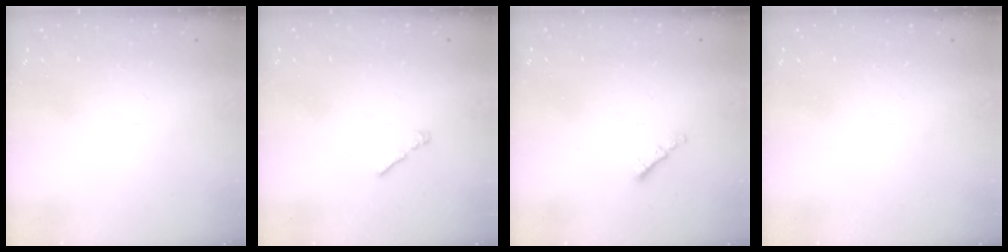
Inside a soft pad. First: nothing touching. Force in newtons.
{"total": 1.1, "press": 0.9, "slide": 0.5}
{"total": 1.3, "press": 1.2, "slide": 0.5}
{"total": 0.0}